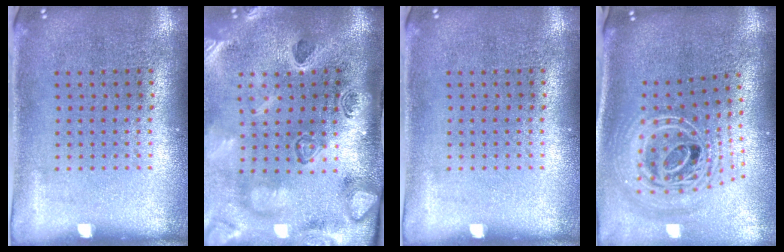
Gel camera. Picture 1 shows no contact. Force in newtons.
{"total": 4.5, "press": 3.2, "slide": 3.1}
{"total": 0.0}
{"total": 2.8, "press": 2.0, "slide": 1.9}